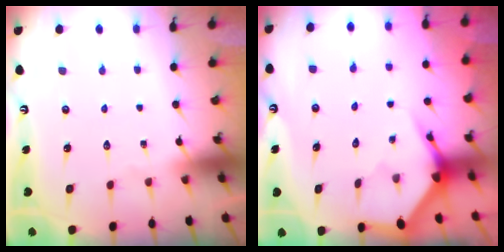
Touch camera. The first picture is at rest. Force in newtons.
{"total": 3.6, "press": 3.6, "slide": 0.1}